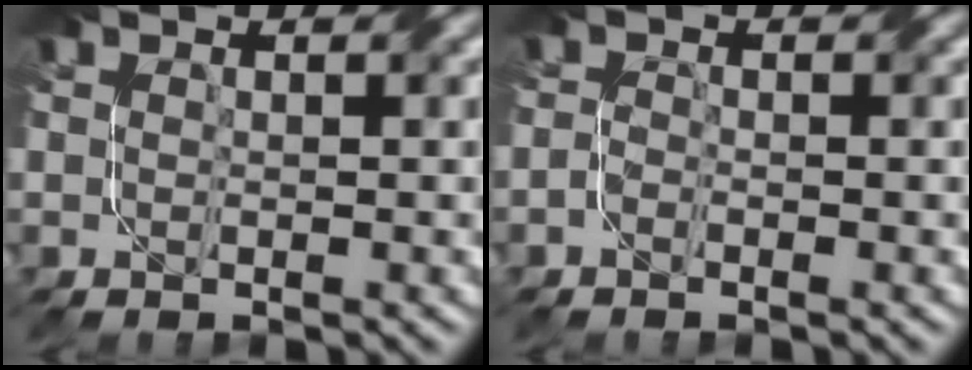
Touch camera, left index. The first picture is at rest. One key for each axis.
{"total": 1.3, "fx": -1.2, "fy": 0.1, "fz": 0.3, "tx": -0.002, "ty": 0.001, "tz": -0.031}